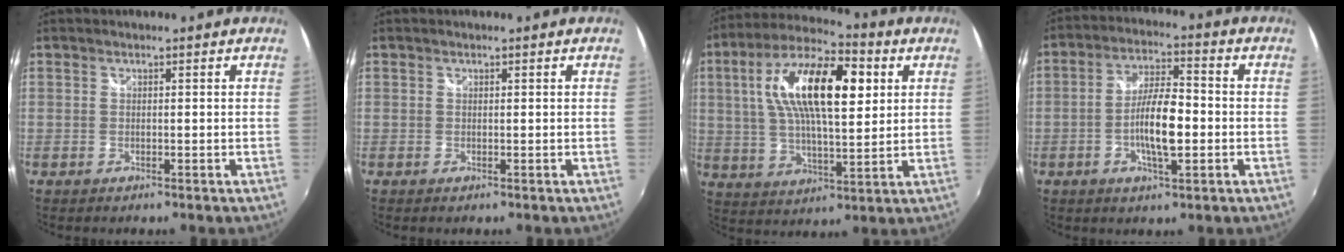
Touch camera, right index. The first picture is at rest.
{"total": 0.0}
{"total": 19.0, "force": [5.1, 7.2, 16.8], "torque": [-0.307, 0.027, 0.082]}
{"total": 9.3, "force": [-2.2, 2.7, 8.6], "torque": [-0.165, 0.005, -0.039]}